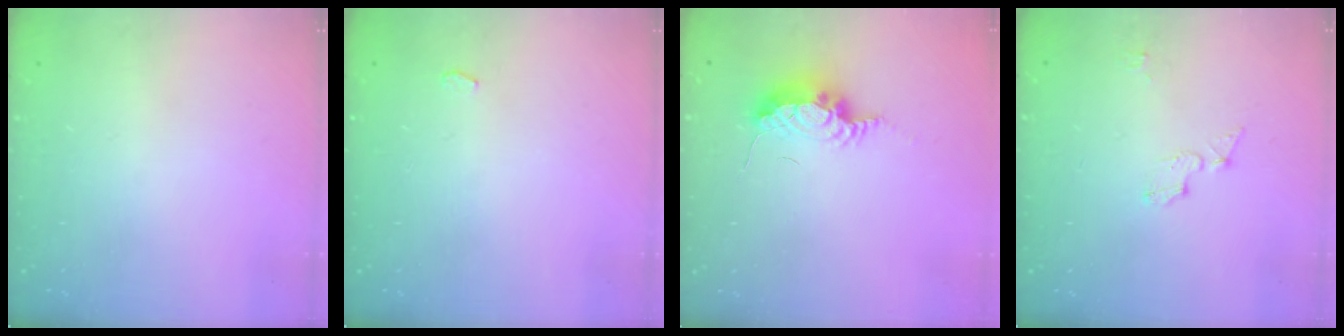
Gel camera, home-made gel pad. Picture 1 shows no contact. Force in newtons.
{"total": 3.6, "press": 3.3, "slide": 1.5}
{"total": 7.7, "press": 7.4, "slide": 1.9}
{"total": 5.1, "press": 5.1, "slide": 0.2}